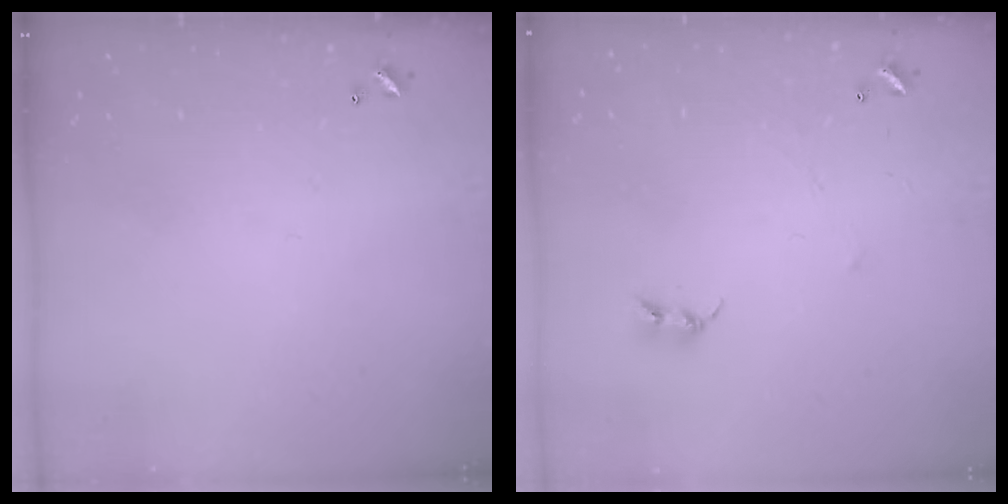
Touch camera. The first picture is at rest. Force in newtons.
{"total": 2.4, "press": 2.4, "slide": 0.4}